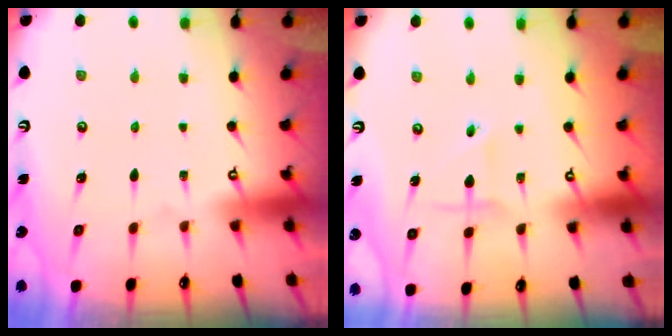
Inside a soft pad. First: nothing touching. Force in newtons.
{"total": 2.4, "press": 2.4, "slide": 0.2}